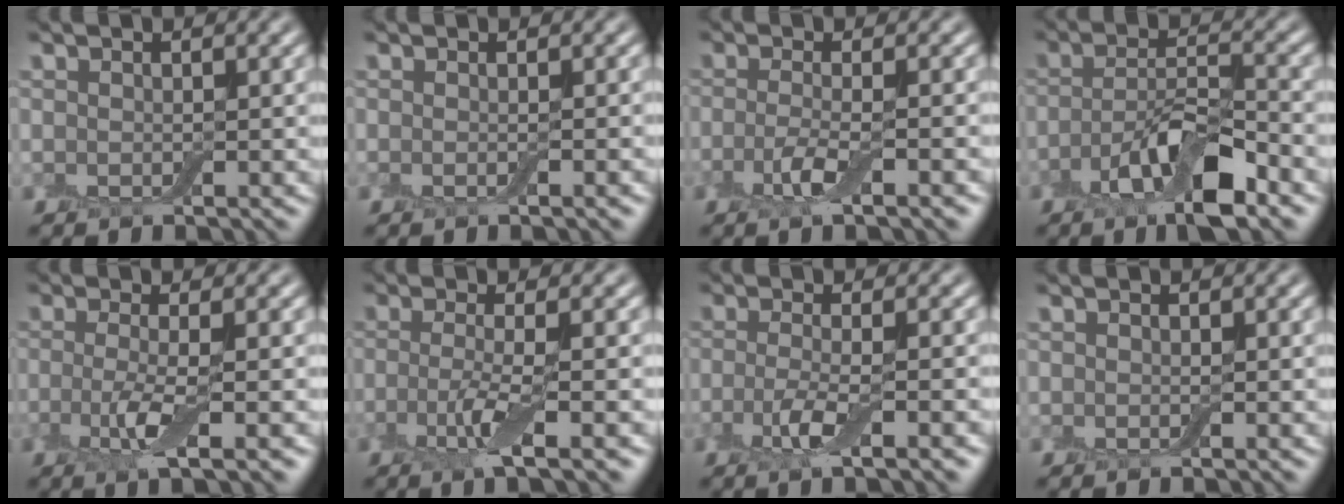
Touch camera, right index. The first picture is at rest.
{"total": 1.2, "force": [-0.3, 0.1, 1.2], "torque": [-0.017, -0.005, -0.006]}
{"total": 3.2, "force": [-1.2, 0.7, 2.9], "torque": [-0.060, -0.004, -0.028]}
{"total": 6.5, "force": [-3.2, 2.0, 5.3], "torque": [-0.100, 0.001, -0.062]}
{"total": 3.6, "force": [-0.8, 0.8, 3.4], "torque": [-0.071, -0.012, -0.017]}
{"total": 3.6, "force": [-1.0, 0.7, 3.4], "torque": [-0.069, -0.008, -0.025]}
{"total": 3.6, "force": [-1.3, 0.8, 3.2], "torque": [-0.068, -0.006, -0.028]}
{"total": 0.0}